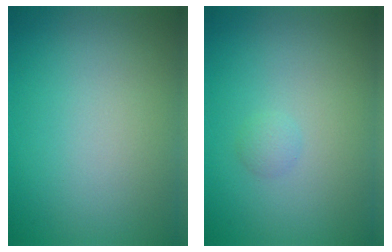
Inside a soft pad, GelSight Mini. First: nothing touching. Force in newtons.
{"total": 0.8, "press": 0.8, "slide": 0.0}